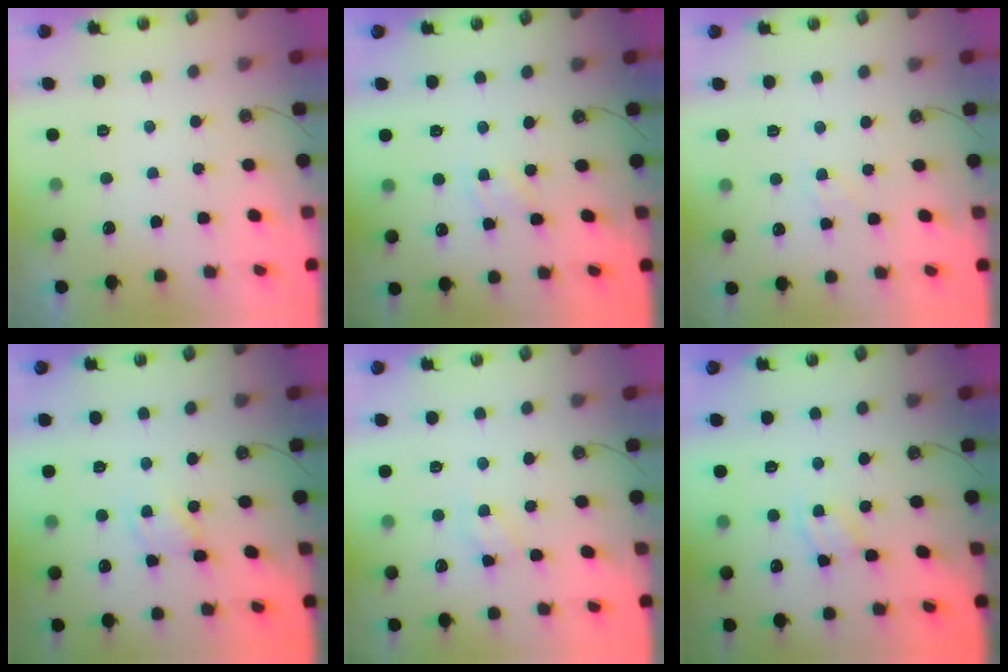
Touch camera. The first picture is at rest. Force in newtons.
{"total": 1.5, "press": 1.5, "slide": 0.3}
{"total": 2.9, "press": 2.9, "slide": 0.5}
{"total": 1.6, "press": 1.6, "slide": 0.2}
{"total": 4.8, "press": 4.7, "slide": 0.8}
{"total": 1.8, "press": 1.8, "slide": 0.3}